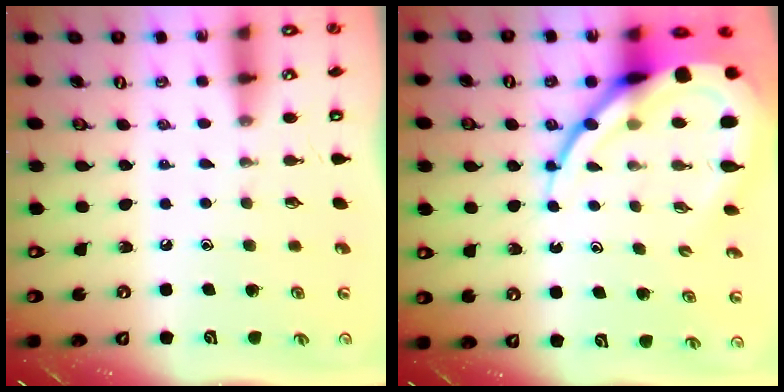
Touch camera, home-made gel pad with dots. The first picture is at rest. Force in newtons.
{"total": 17.0, "press": 16.9, "slide": 1.8}